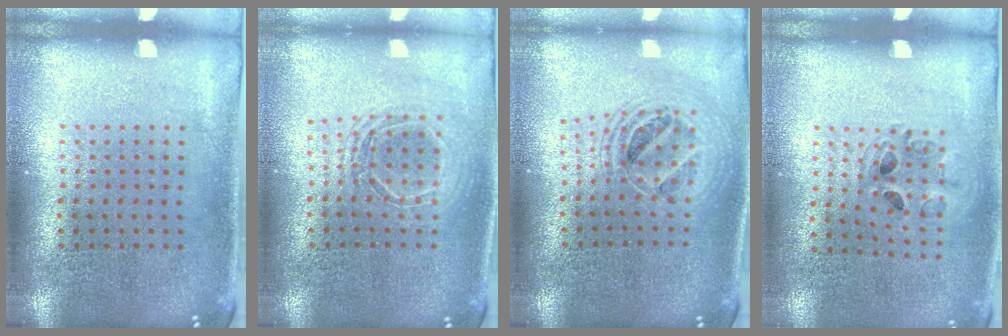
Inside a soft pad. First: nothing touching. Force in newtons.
{"total": 1.7, "press": 1.5, "slide": 0.9}
{"total": 1.9, "press": 1.6, "slide": 1.1}
{"total": 0.9, "press": 0.9, "slide": 0.2}